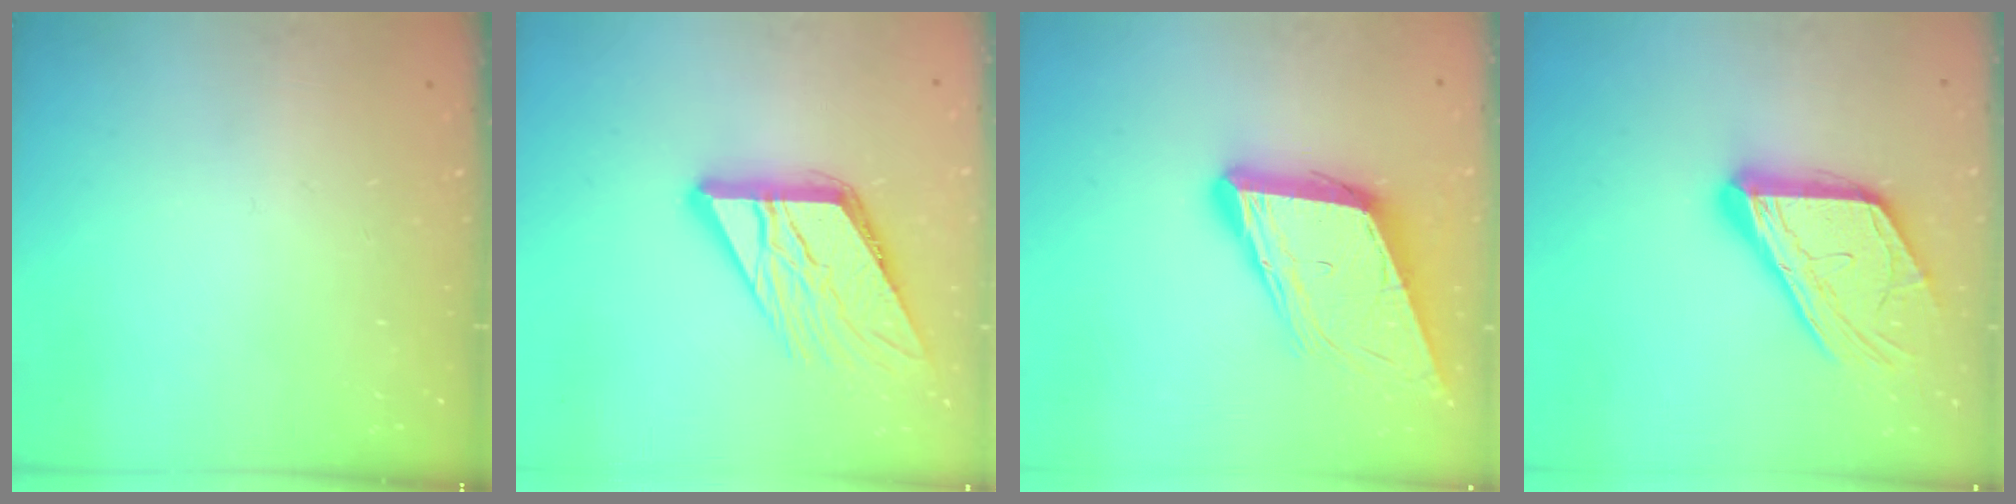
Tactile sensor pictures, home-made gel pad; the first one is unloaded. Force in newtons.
{"total": 16.2, "press": 16.1, "slide": 1.8}
{"total": 14.8, "press": 14.1, "slide": 4.2}
{"total": 17.1, "press": 17.0, "slide": 1.6}